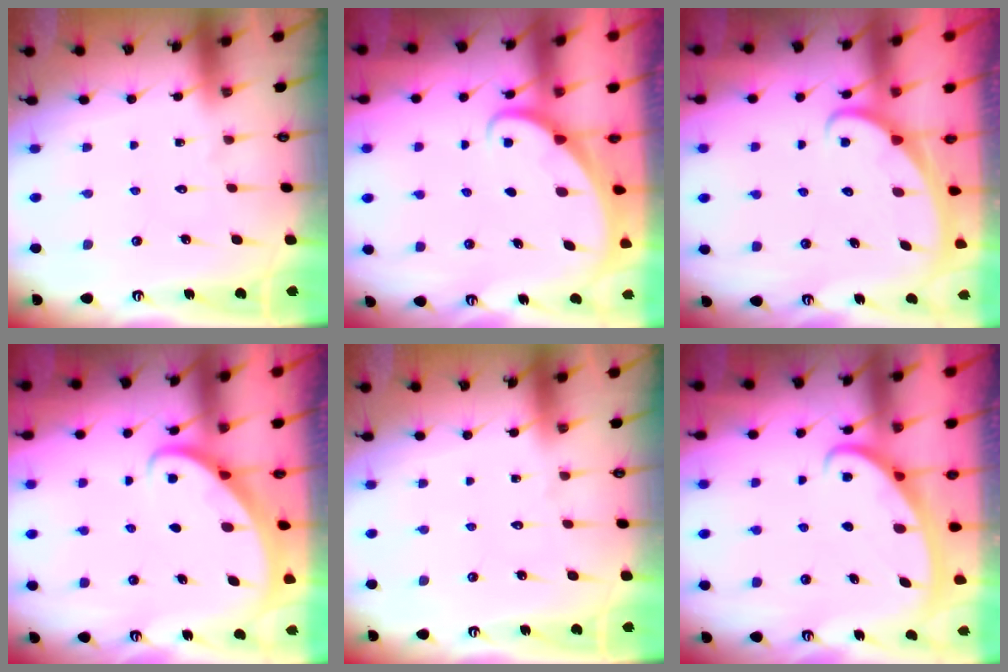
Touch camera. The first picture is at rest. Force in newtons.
{"total": 1.8, "press": 1.8, "slide": 0.0}
{"total": 2.1, "press": 2.1, "slide": 0.2}
{"total": 2.6, "press": 2.6, "slide": 0.2}
{"total": 0.0}
{"total": 2.5, "press": 2.5, "slide": 0.4}